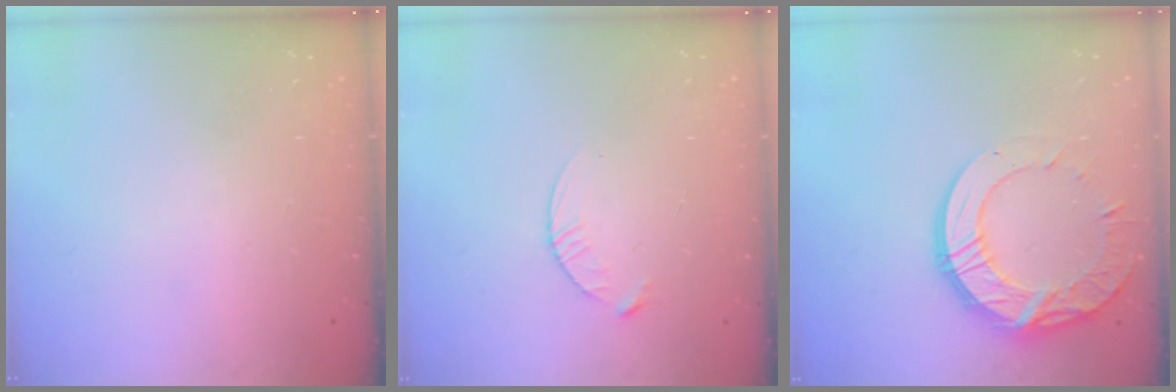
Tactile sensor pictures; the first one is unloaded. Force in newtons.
{"total": 3.7, "press": 3.7, "slide": 0.4}
{"total": 15.9, "press": 15.8, "slide": 1.4}